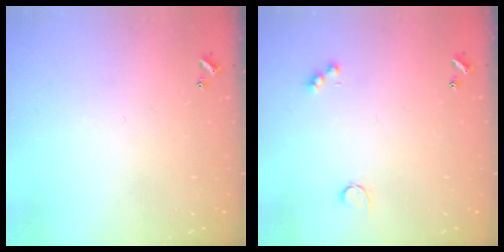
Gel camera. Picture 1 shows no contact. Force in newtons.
{"total": 2.6, "press": 2.5, "slide": 0.5}